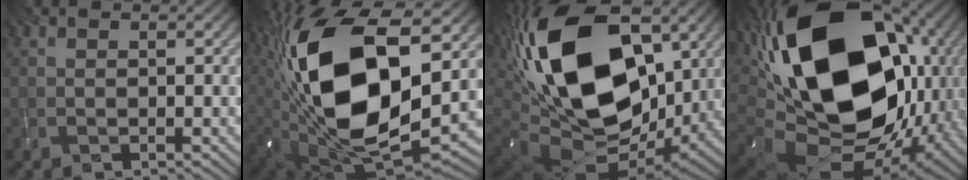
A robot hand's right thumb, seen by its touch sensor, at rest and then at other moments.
{"total": 19.0, "force": [3.2, 10.2, 15.7], "torque": [-0.336, -0.022, 0.065]}
{"total": 21.3, "force": [4.3, 13.0, 16.4], "torque": [-0.360, 0.007, 0.076]}
{"total": 22.6, "force": [2.9, 14.4, 17.2], "torque": [-0.366, -0.033, 0.078]}